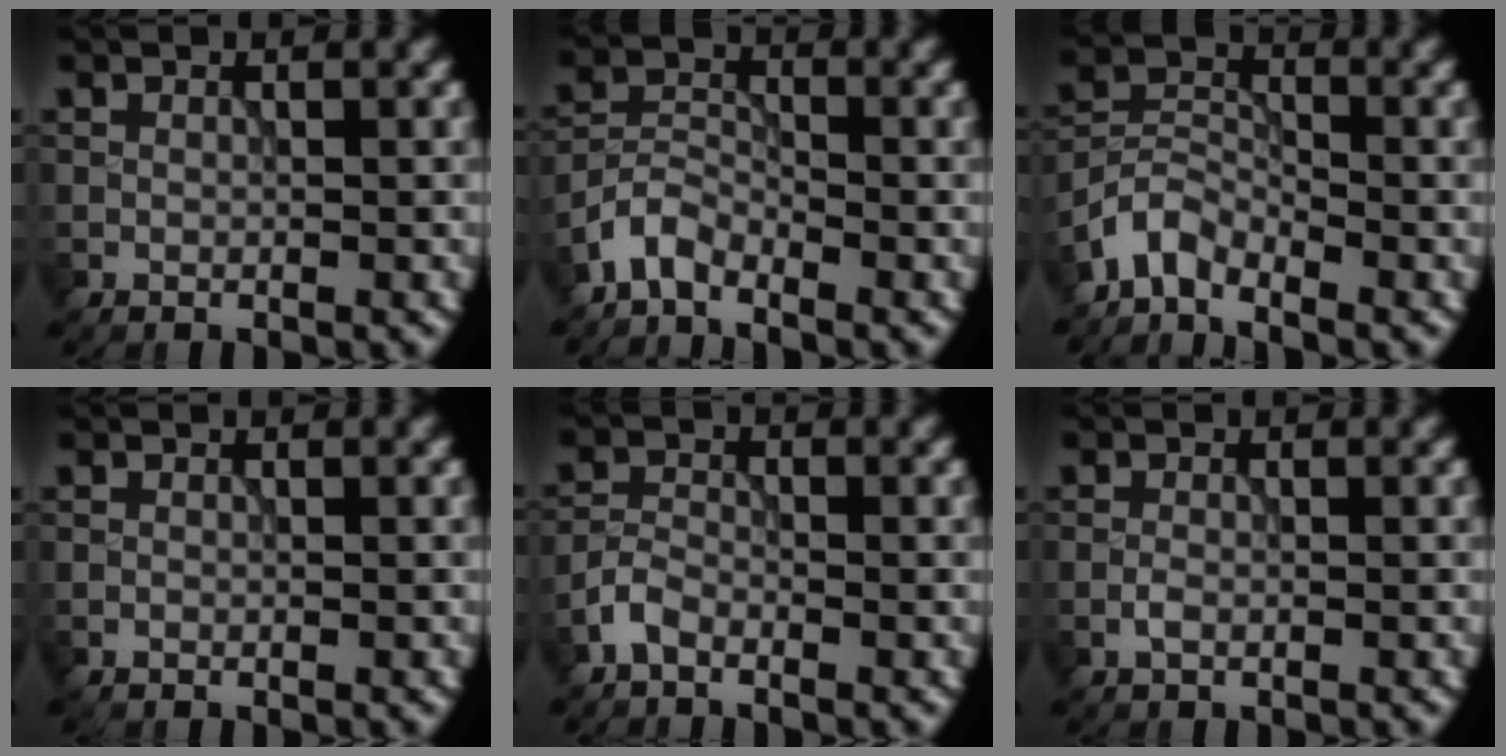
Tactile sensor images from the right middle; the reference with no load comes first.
{"total": 2.9, "force": [-2.5, 1.1, 1.1], "torque": [-0.023, 0.007, -0.062]}
{"total": 3.3, "force": [-2.9, 1.3, 1.1], "torque": [-0.021, 0.007, -0.072]}
{"total": 0.0}
{"total": 1.8, "force": [-1.3, 0.8, 0.9], "torque": [-0.019, 0.006, -0.034]}
{"total": 0.7, "force": [-0.4, 0.3, 0.6], "torque": [-0.014, 0.000, -0.010]}